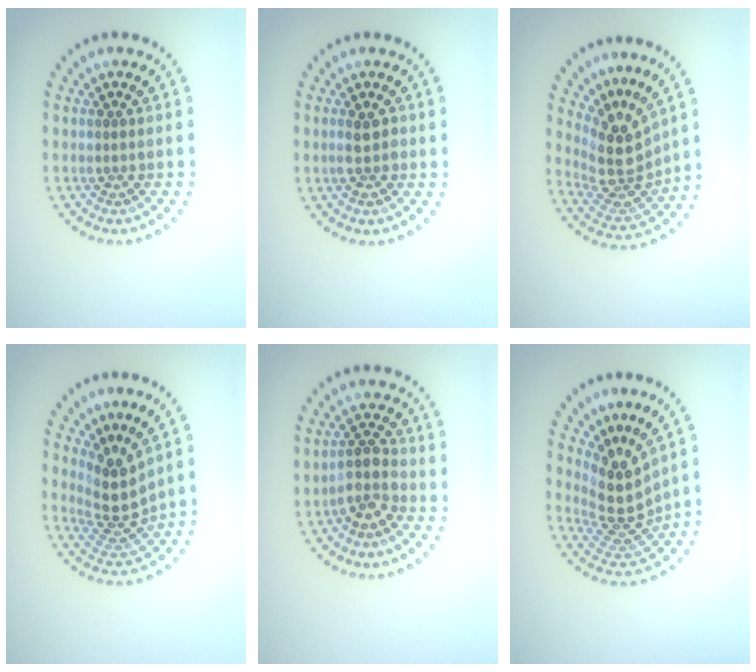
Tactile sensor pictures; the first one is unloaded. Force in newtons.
{"total": 2.0, "press": 2.0, "slide": 0.2}
{"total": 4.3, "press": 3.1, "slide": 3.0}
{"total": 3.8, "press": 2.7, "slide": 2.7}
{"total": 2.7, "press": 2.2, "slide": 1.6}
{"total": 4.5, "press": 3.1, "slide": 3.3}